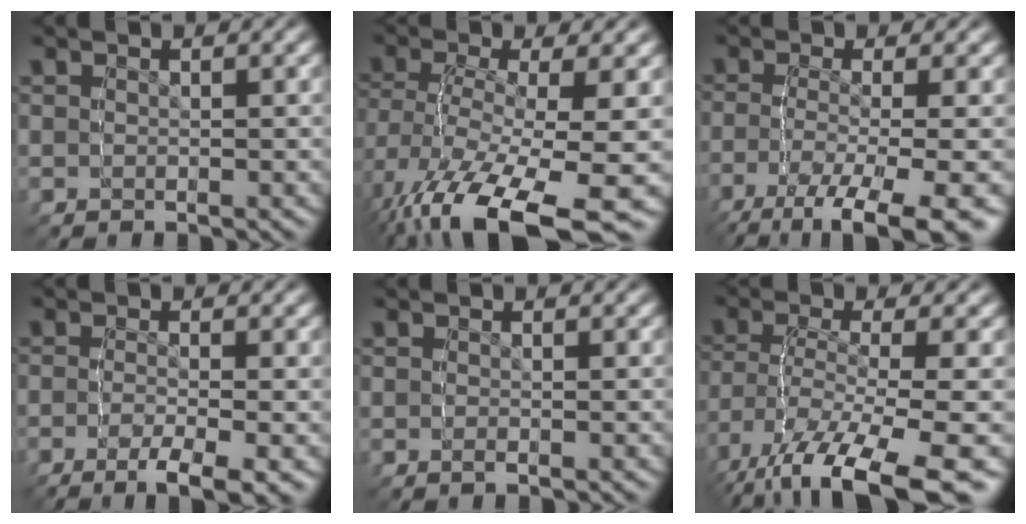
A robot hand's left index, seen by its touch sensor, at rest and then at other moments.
{"total": 5.6, "force": [-1.8, 3.1, 4.3], "torque": [-0.092, -0.014, -0.010]}
{"total": 2.1, "force": [-1.9, -0.3, 0.9], "torque": [-0.030, -0.008, -0.023]}
{"total": 2.9, "force": [-1.7, -2.3, -0.2], "torque": [0.016, 0.009, -0.033]}
{"total": 0.8, "force": [-0.2, -0.7, 0.3], "torque": [-0.008, 0.002, -0.003]}
{"total": 3.7, "force": [-1.8, 1.9, 2.6], "torque": [-0.067, -0.003, -0.017]}